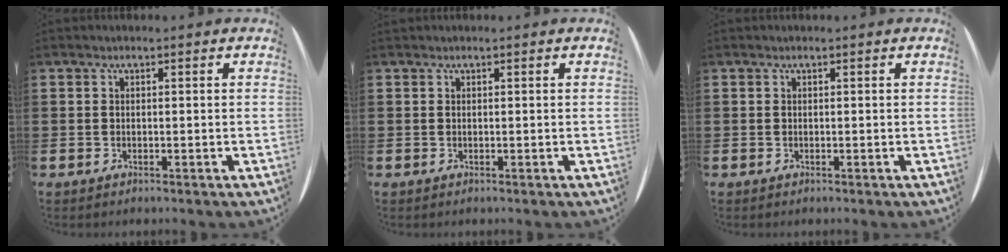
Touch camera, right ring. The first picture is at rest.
{"total": 0.0}
{"total": 0.0}